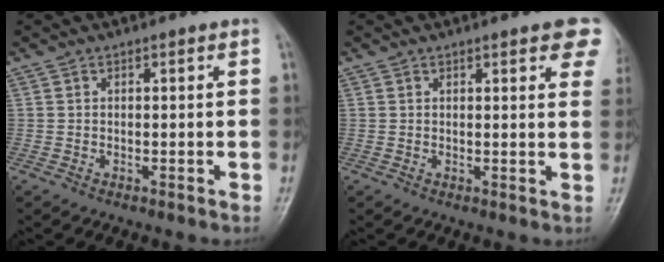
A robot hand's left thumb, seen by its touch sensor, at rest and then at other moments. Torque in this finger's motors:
{"motor_torque": [1.15, 0.86, 0.77, -0.50, 0.02]}